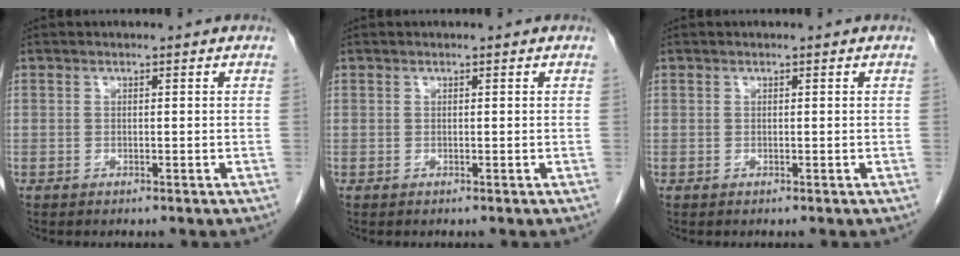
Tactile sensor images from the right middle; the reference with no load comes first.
{"total": 0.0}
{"total": 0.0}